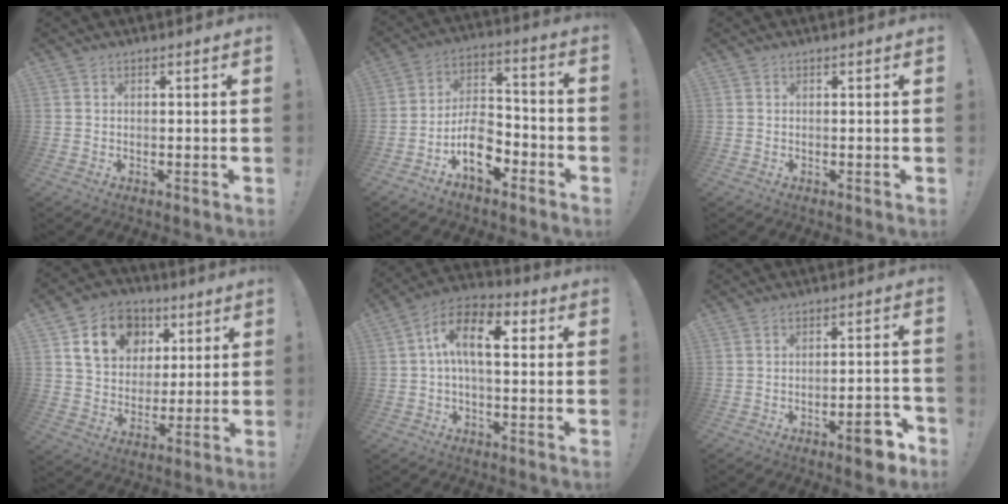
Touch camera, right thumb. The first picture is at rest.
{"total": 12.6, "force": [-6.9, 7.7, 7.2], "torque": [-0.117, 0.055, -0.115]}
{"total": 0.0}
{"total": 16.1, "force": [6.6, 12.7, 7.4], "torque": [-0.111, -0.016, 0.134]}
{"total": 12.8, "force": [2.3, 6.2, 10.9], "torque": [-0.181, 0.009, 0.039]}
{"total": 7.8, "force": [-4.9, 2.4, 5.6], "torque": [-0.074, 0.029, -0.079]}